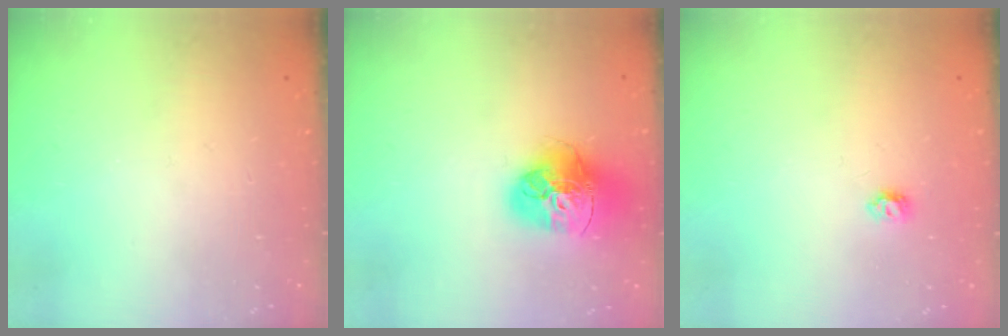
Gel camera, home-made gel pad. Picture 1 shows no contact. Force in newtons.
{"total": 17.8, "press": 17.8, "slide": 1.6}
{"total": 3.9, "press": 3.9, "slide": 0.6}